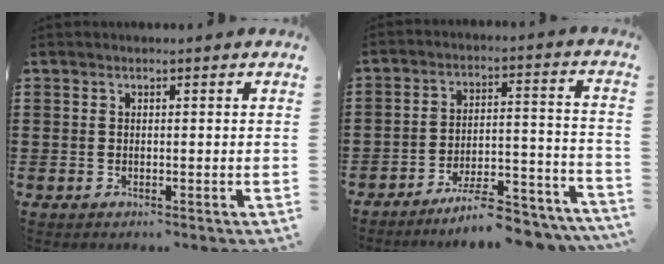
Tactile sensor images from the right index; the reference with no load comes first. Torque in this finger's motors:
{"motor_torque": [1.58, -0.56, 0.63, 0.12]}